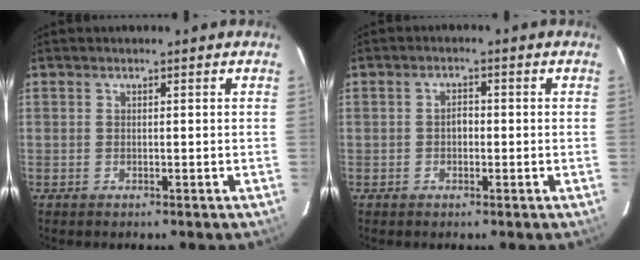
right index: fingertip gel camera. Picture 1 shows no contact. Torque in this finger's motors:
{"motor_torque": [0.11, 0.00, 0.02, 0.03]}